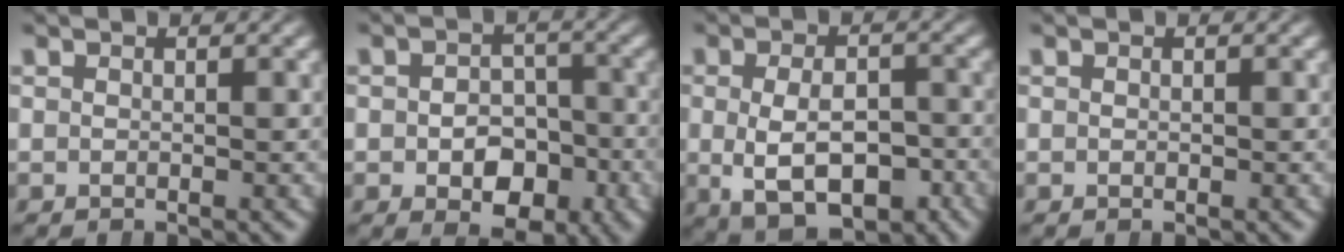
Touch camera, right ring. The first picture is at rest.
{"total": 5.2, "force": [-2.1, 3.5, 3.2], "torque": [-0.034, -0.025, -0.026]}
{"total": 8.0, "force": [-2.6, 4.8, 5.8], "torque": [-0.101, -0.029, -0.023]}
{"total": 0.0}